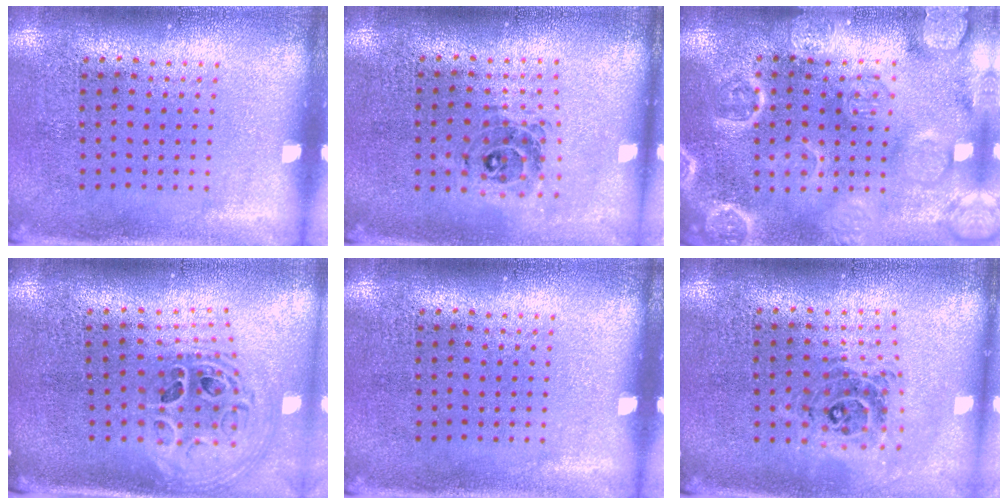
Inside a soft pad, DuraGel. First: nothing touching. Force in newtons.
{"total": 0.7, "press": 0.7, "slide": 0.1}
{"total": 3.6, "press": 3.6, "slide": 0.4}
{"total": 1.9, "press": 1.6, "slide": 1.1}
{"total": 0.0}
{"total": 0.9, "press": 0.9, "slide": 0.1}